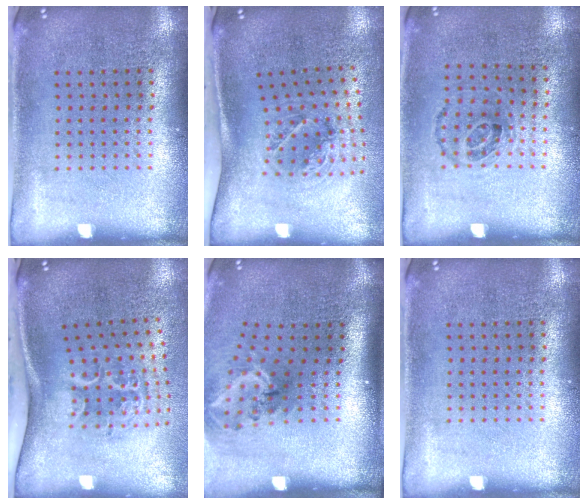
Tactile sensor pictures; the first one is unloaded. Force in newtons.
{"total": 1.4, "press": 1.2, "slide": 0.8}
{"total": 1.0, "press": 0.7, "slide": 0.7}
{"total": 2.2, "press": 1.3, "slide": 1.8}
{"total": 2.0, "press": 1.3, "slide": 1.5}
{"total": 0.0}